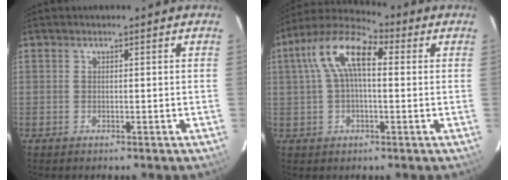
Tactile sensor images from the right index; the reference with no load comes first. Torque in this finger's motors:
{"motor_torque": [0.49, 0.02, 0.64, 0.18]}